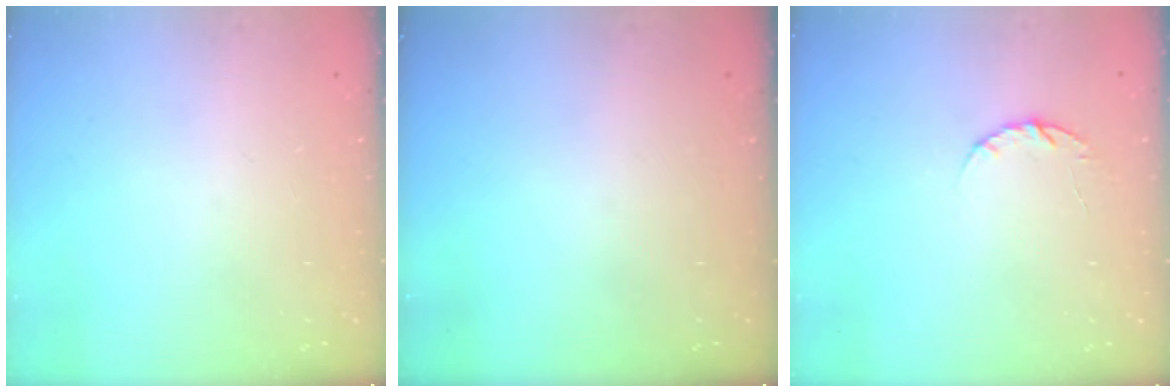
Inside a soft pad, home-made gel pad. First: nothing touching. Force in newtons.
{"total": 0.0}
{"total": 4.4, "press": 4.4, "slide": 0.6}